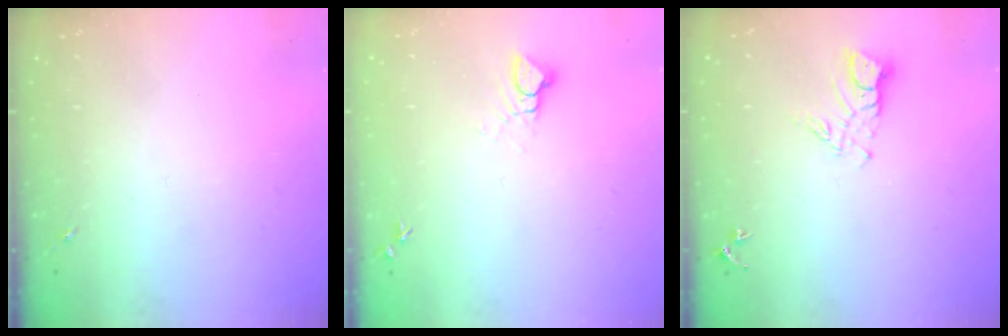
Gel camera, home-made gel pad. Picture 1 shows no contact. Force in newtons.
{"total": 3.7, "press": 3.7, "slide": 0.3}
{"total": 7.7, "press": 7.7, "slide": 0.7}